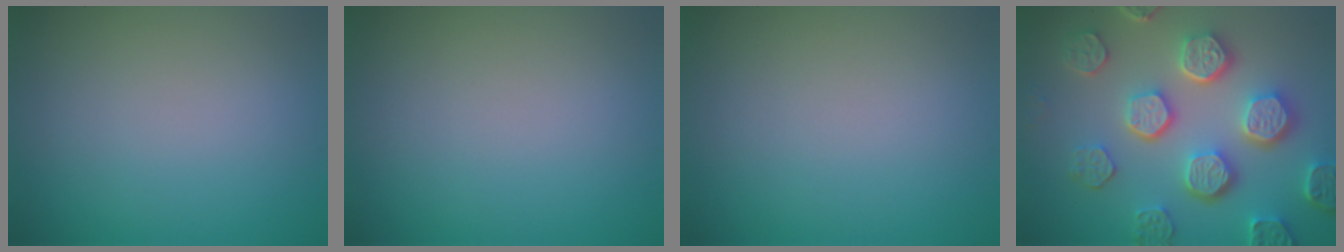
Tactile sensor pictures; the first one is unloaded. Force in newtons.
{"total": 0.0}
{"total": 0.0}
{"total": 7.3, "press": 5.8, "slide": 4.3}